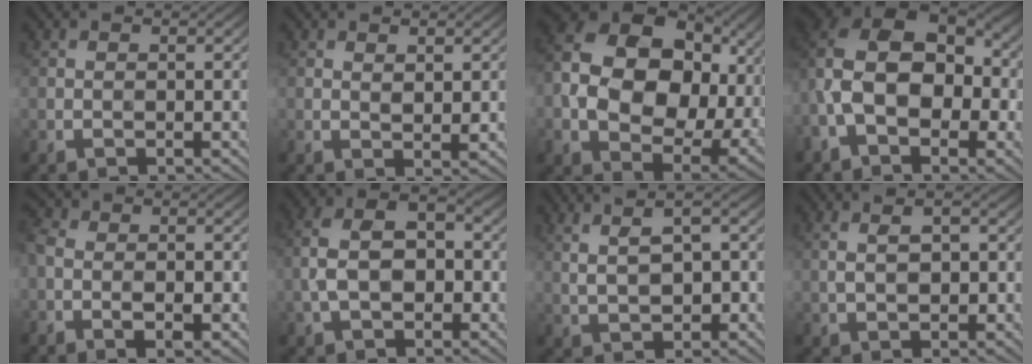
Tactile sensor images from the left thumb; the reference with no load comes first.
{"total": 1.6, "force": [0.8, 0.6, 1.2], "torque": [-0.022, -0.008, 0.019]}
{"total": 16.7, "force": [1.0, 12.0, 11.6], "torque": [-0.242, -0.016, 0.030]}
{"total": 13.0, "force": [-1.8, 8.8, 9.4], "torque": [-0.166, 0.011, -0.041]}
{"total": 6.4, "force": [-2.1, 3.8, 4.7], "torque": [-0.083, -0.004, -0.038]}
{"total": 7.2, "force": [-1.1, 4.6, 5.5], "torque": [-0.115, 0.006, -0.025]}
{"total": 5.7, "force": [1.8, 2.7, 4.8], "torque": [-0.083, 0.008, 0.032]}
{"total": 3.3, "force": [0.5, 1.6, 2.9], "torque": [-0.046, -0.005, 0.010]}